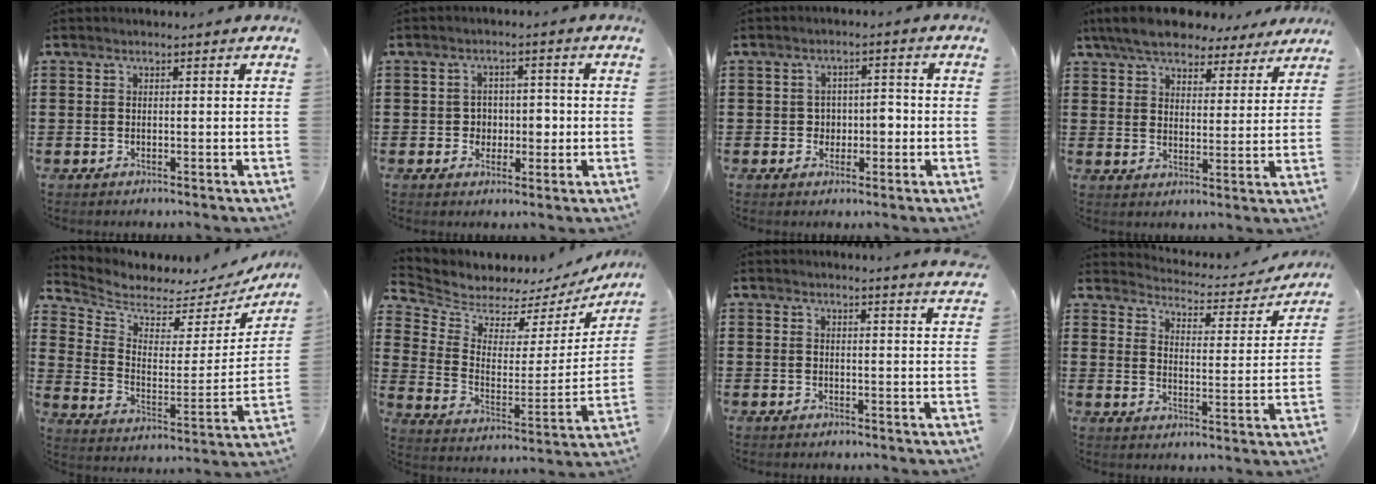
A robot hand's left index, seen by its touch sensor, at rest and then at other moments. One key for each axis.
{"total": 3.4, "fx": -0.3, "fy": 3.0, "fz": 1.7, "tx": -0.028, "ty": 0.001, "tz": -0.014}
{"total": 3.1, "fx": -0.5, "fy": 2.5, "fz": 1.8, "tx": -0.034, "ty": 0.003, "tz": -0.017}
{"total": 7.6, "fx": 6.8, "fy": 1.9, "fz": 2.6, "tx": -0.079, "ty": -0.015, "tz": 0.126}
{"total": 4.8, "fx": 4.5, "fy": 1.5, "fz": 0.6, "tx": -0.045, "ty": -0.041, "tz": 0.075}
{"total": 4.8, "fx": 4.5, "fy": 1.5, "fz": 0.1, "tx": -0.037, "ty": -0.042, "tz": 0.074}
{"total": 2.0, "fx": 1.9, "fy": -0.4, "fz": 0.4, "tx": -0.012, "ty": -0.006, "tz": 0.037}
{"total": 3.4, "fx": 3.4, "fy": 0.4, "fz": 0.3, "tx": -0.023, "ty": -0.032, "tz": 0.050}